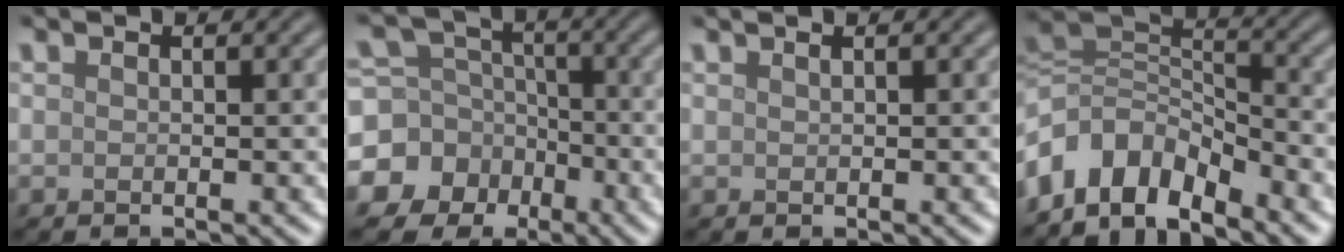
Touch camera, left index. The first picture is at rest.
{"total": 11.5, "force": [-5.0, 10.0, 2.3], "torque": [-0.075, -0.030, -0.103]}
{"total": 0.5, "force": [0.5, 0.1, 0.2], "torque": [-0.007, 0.001, 0.007]}
{"total": 8.2, "force": [-5.0, 4.7, 4.5], "torque": [-0.076, -0.004, -0.097]}